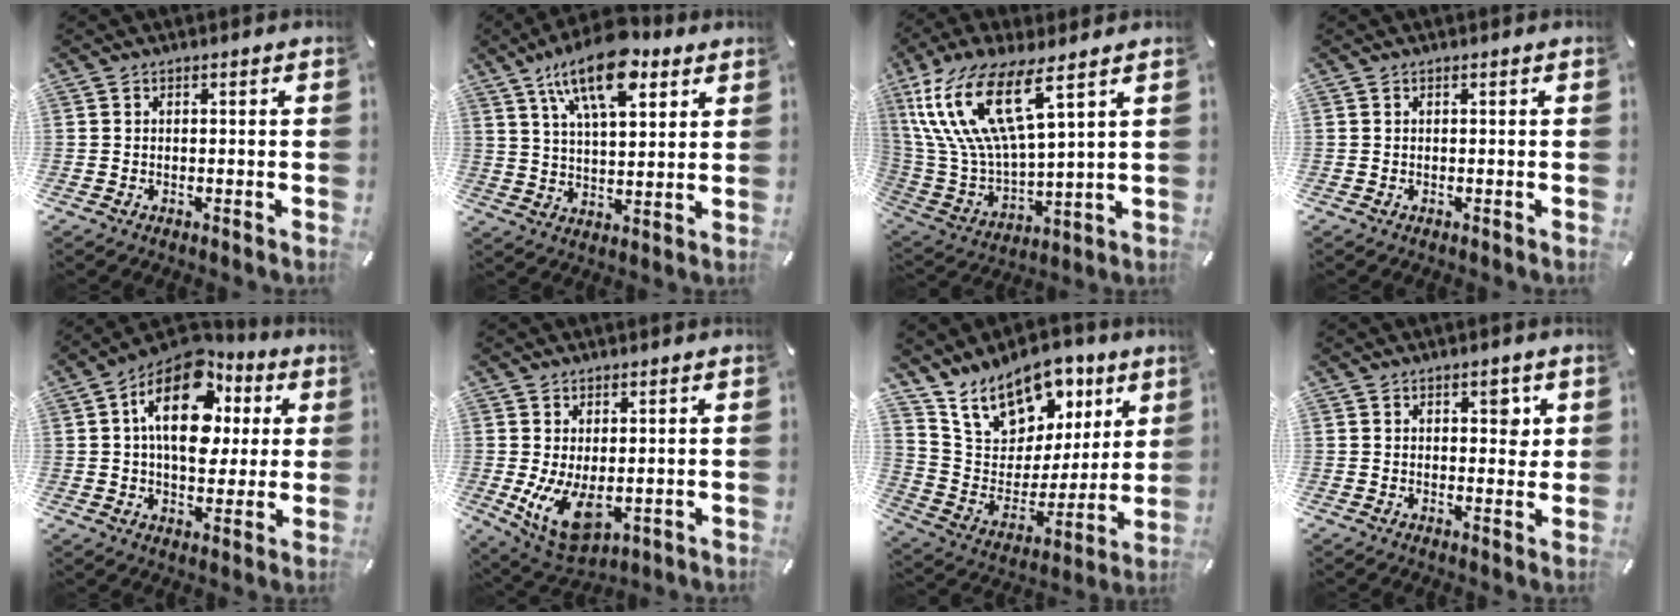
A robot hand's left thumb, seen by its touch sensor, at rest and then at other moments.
{"total": 16.4, "force": [9.6, 7.2, 11.1], "torque": [-0.198, -0.030, 0.163]}
{"total": 18.5, "force": [10.5, 6.5, 13.8], "torque": [-0.321, -0.043, 0.180]}
{"total": 0.0}
{"total": 18.7, "force": [5.8, 11.9, 13.2], "torque": [-0.220, -0.026, 0.096]}
{"total": 9.7, "force": [-0.4, 5.1, 8.2], "torque": [-0.157, -0.021, 0.000]}
{"total": 16.6, "force": [12.1, 9.8, 6.0], "torque": [-0.109, -0.088, 0.219]}
{"total": 3.6, "force": [1.6, 2.1, 2.5], "torque": [-0.013, -0.010, 0.017]}